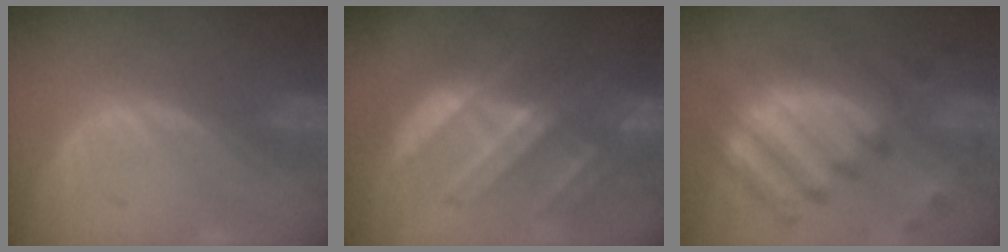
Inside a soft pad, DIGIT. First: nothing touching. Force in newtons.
{"total": 8.2, "press": 7.8, "slide": 2.5}
{"total": 11.9, "press": 10.4, "slide": 5.7}